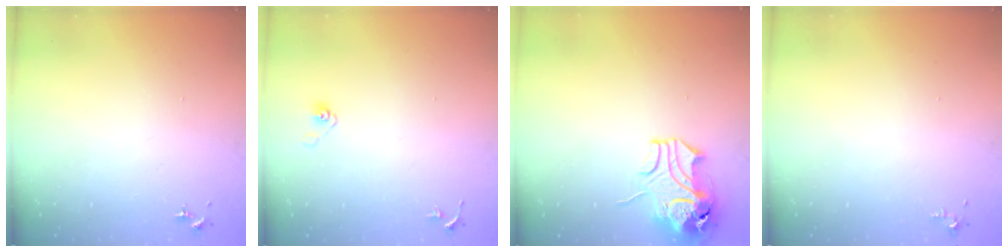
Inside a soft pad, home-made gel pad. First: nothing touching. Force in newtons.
{"total": 4.0, "press": 3.3, "slide": 2.2}
{"total": 10.6, "press": 10.5, "slide": 1.8}
{"total": 3.5, "press": 3.4, "slide": 0.5}